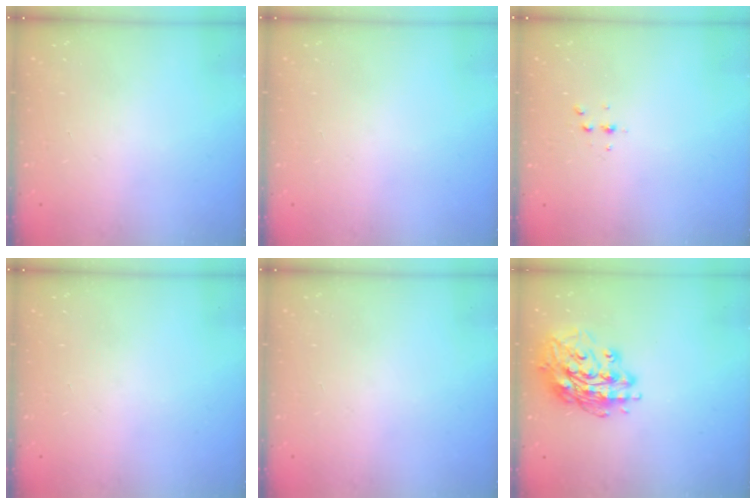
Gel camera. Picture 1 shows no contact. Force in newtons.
{"total": 0.0}
{"total": 3.5, "press": 3.5, "slide": 0.5}
{"total": 0.0}
{"total": 0.0}
{"total": 15.3, "press": 15.3, "slide": 0.8}